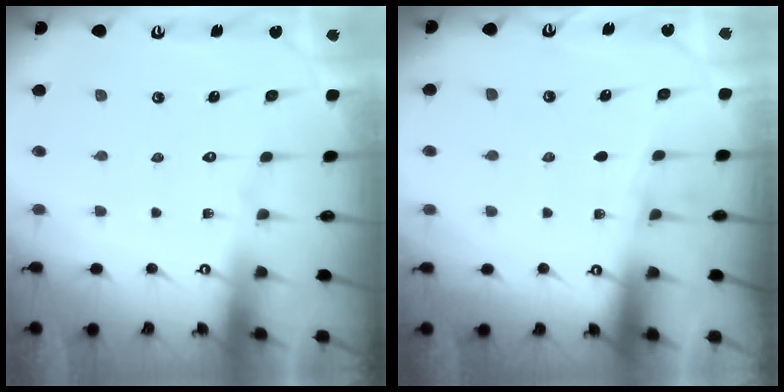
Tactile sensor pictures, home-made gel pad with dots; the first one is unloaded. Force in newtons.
{"total": 2.7, "press": 2.6, "slide": 0.7}